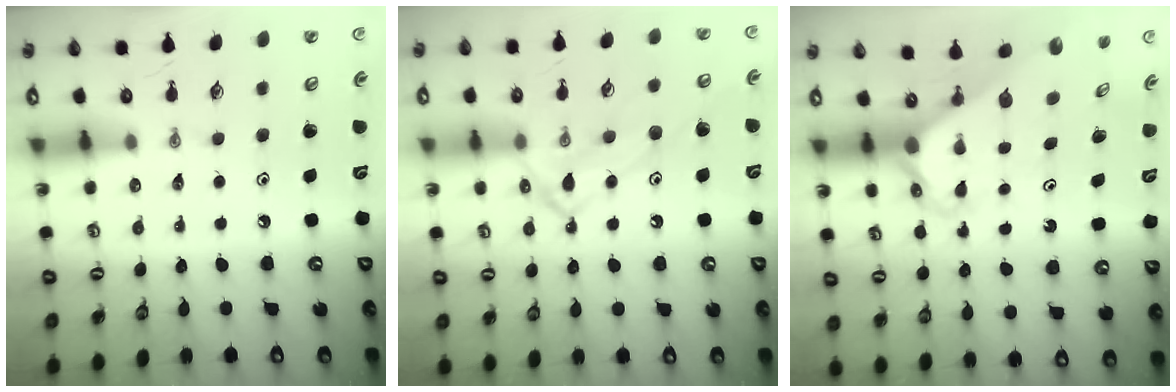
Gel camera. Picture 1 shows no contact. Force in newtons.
{"total": 11.6, "press": 11.6, "slide": 0.5}
{"total": 2.5, "press": 2.5, "slide": 0.1}